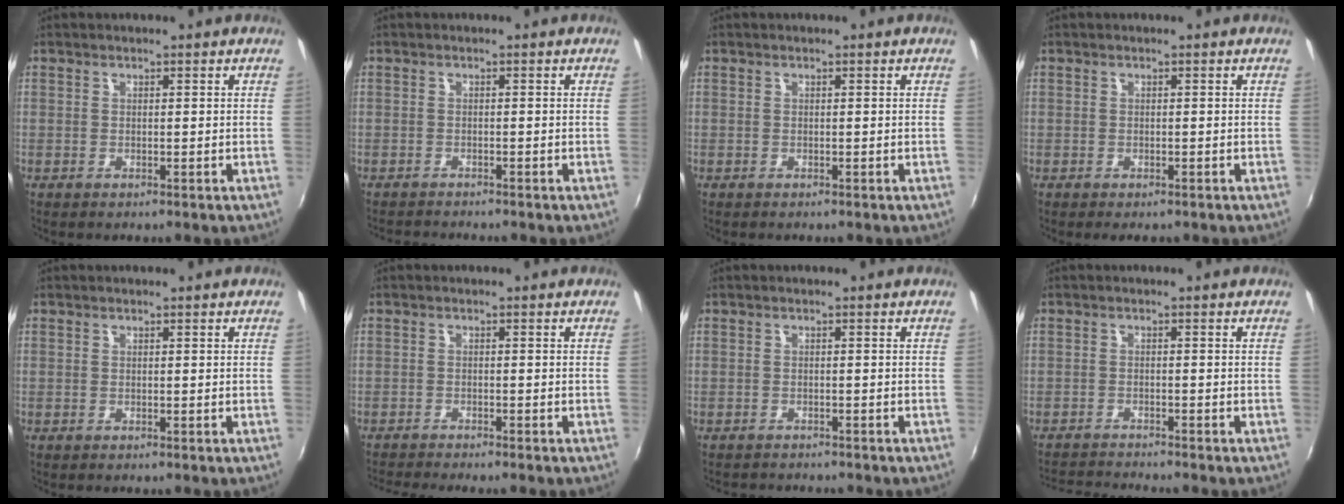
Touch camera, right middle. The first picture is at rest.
{"total": 2.8, "force": [-2.7, -0.1, 0.5], "torque": [-0.025, -0.013, -0.048]}
{"total": 0.0}
{"total": 1.0, "force": [-0.8, 0.6, 0.3], "torque": [-0.009, -0.003, -0.012]}
{"total": 0.0}
{"total": 4.2, "force": [-3.9, -0.7, 1.3], "torque": [-0.040, -0.013, -0.069]}
{"total": 3.0, "force": [-2.9, 0.5, 0.7], "torque": [-0.022, -0.012, -0.044]}
{"total": 4.8, "force": [-4.7, -0.8, 0.6], "torque": [-0.034, -0.009, -0.089]}